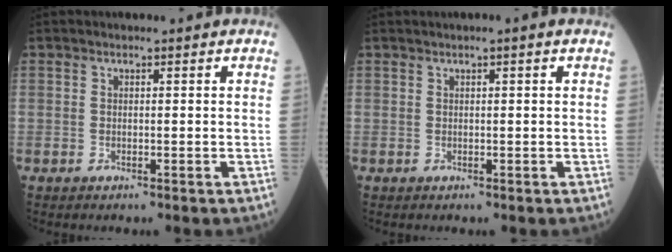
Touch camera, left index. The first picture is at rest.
{"total": 0.9, "force": [0.5, -0.1, 0.8], "torque": [-0.016, 0.002, 0.008]}